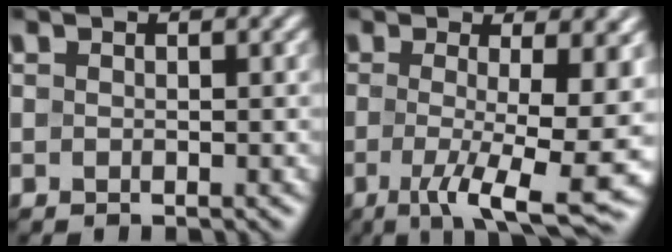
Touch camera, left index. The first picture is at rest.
{"total": 10.4, "force": [-1.5, 2.6, 10.0], "torque": [-0.140, -0.013, -0.018]}